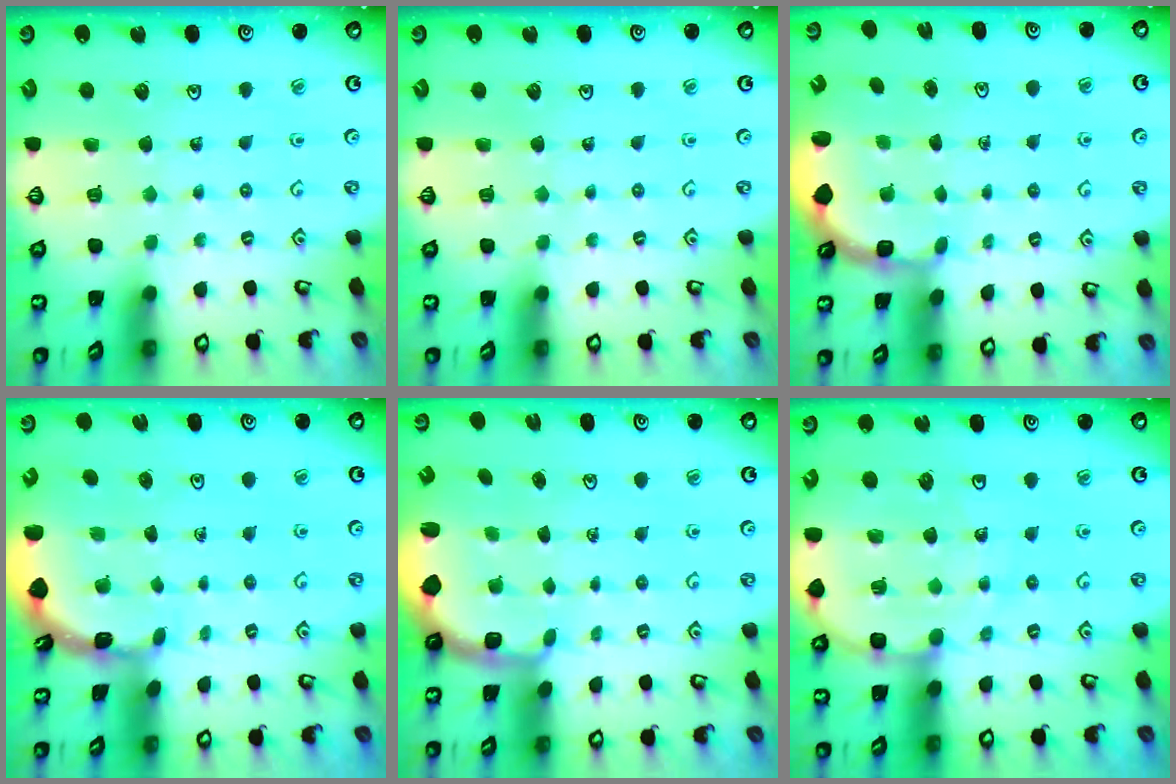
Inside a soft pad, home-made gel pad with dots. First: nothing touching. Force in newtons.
{"total": 0.0}
{"total": 2.9, "press": 1.9, "slide": 2.2}
{"total": 1.8, "press": 1.8, "slide": 0.1}
{"total": 2.2, "press": 1.5, "slide": 1.6}
{"total": 8.5, "press": 8.3, "slide": 1.8}